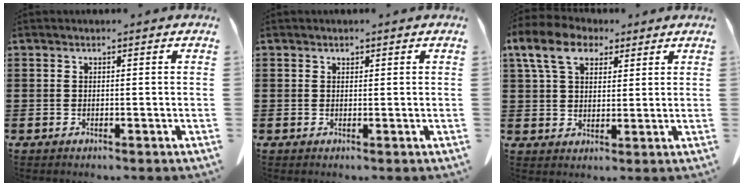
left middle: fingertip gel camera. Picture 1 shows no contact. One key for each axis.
{"total": 0.5, "fx": 0.5, "fy": 0.2, "fz": 0.1, "tx": -0.005, "ty": -0.002, "tz": 0.011}
{"total": 8.1, "fx": 4.9, "fy": 4.5, "fz": 4.6, "tx": -0.110, "ty": 0.007, "tz": 0.091}